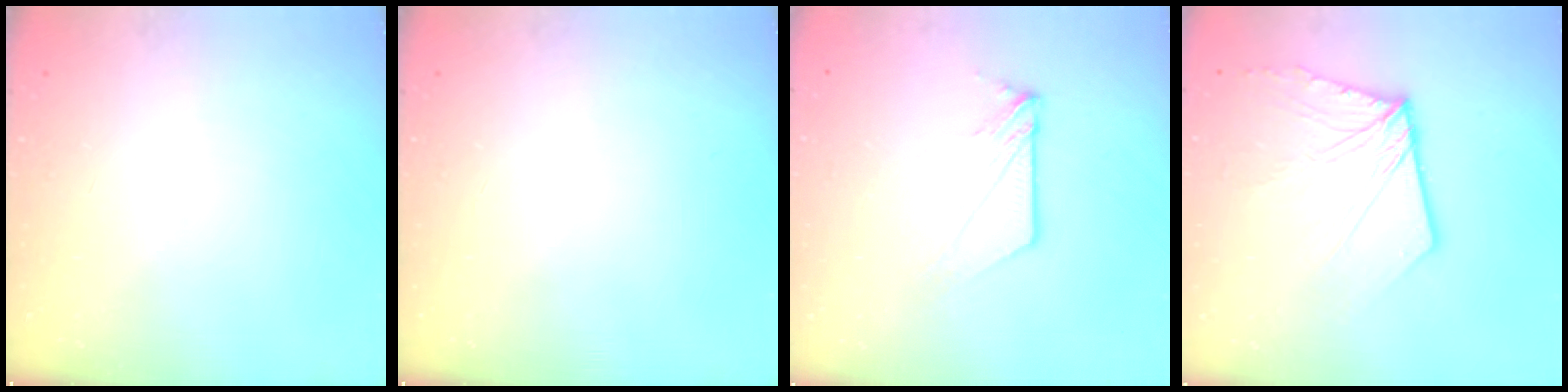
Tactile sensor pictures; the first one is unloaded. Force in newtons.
{"total": 0.0}
{"total": 7.4, "press": 7.4, "slide": 0.5}
{"total": 10.6, "press": 10.5, "slide": 1.4}